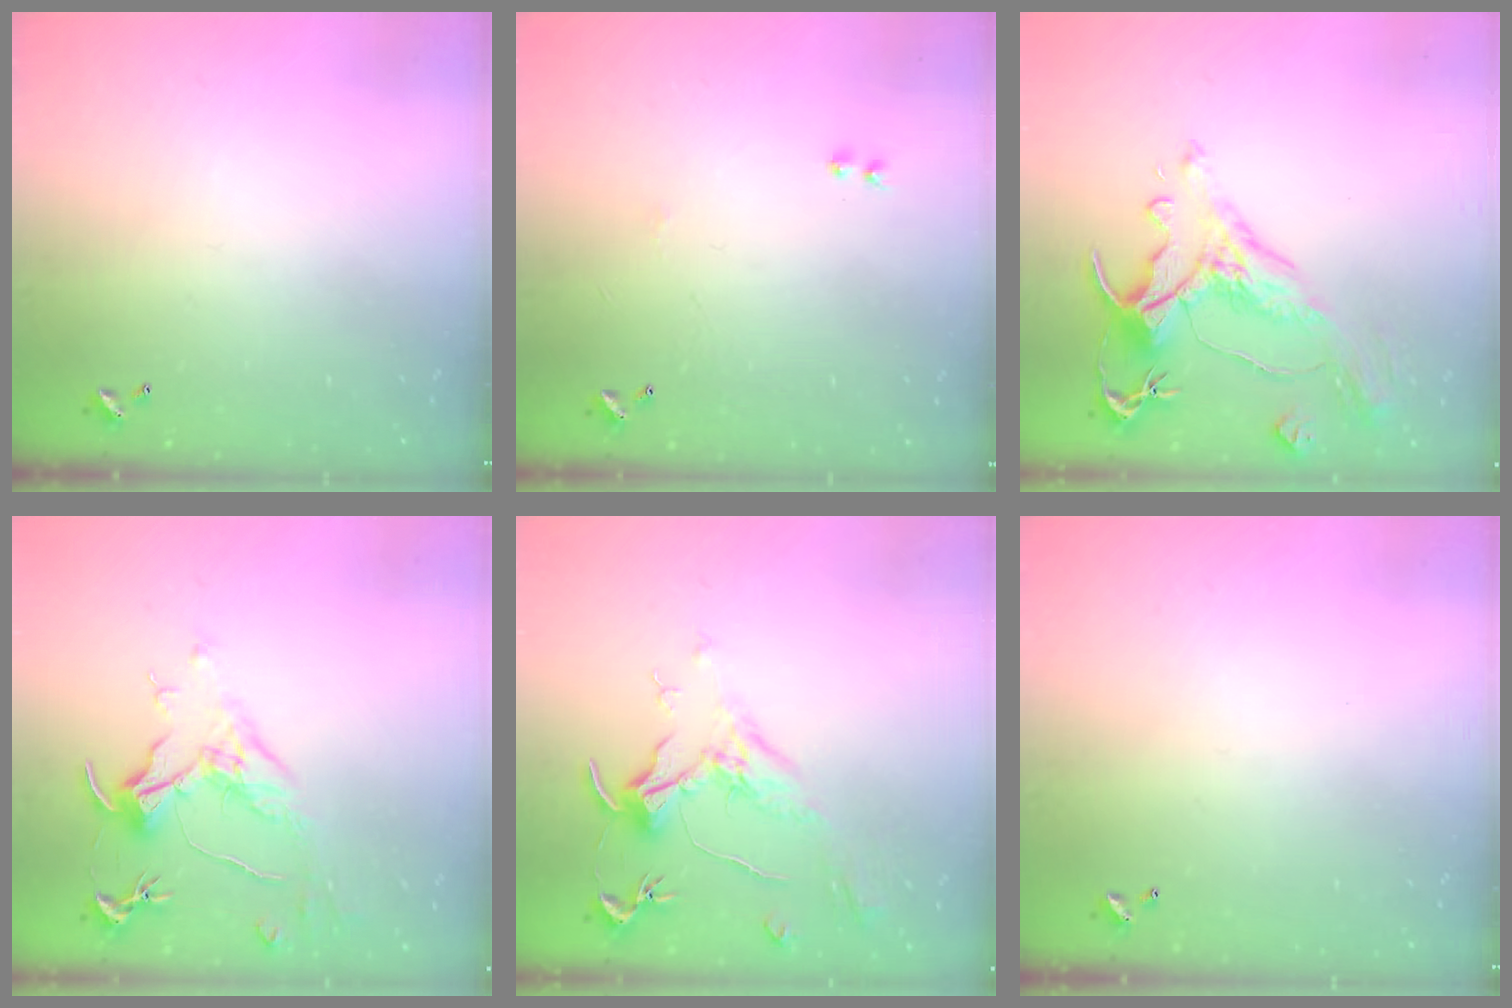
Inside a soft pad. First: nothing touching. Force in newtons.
{"total": 0.9, "press": 0.8, "slide": 0.5}
{"total": 1.7, "press": 0.9, "slide": 1.5}
{"total": 1.6, "press": 1.4, "slide": 0.7}
{"total": 2.0, "press": 1.8, "slide": 0.8}
{"total": 0.0}